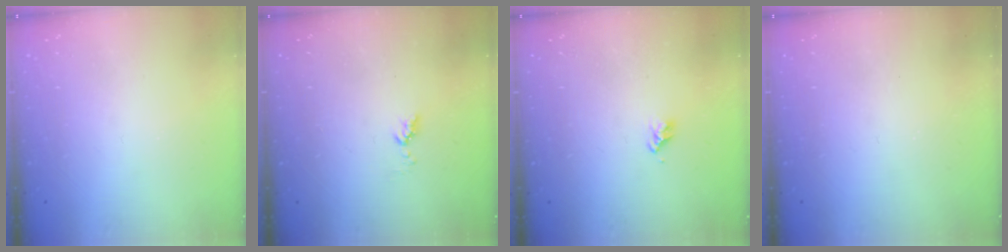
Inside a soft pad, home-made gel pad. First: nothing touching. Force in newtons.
{"total": 3.3, "press": 3.3, "slide": 0.4}
{"total": 2.7, "press": 2.7, "slide": 0.2}
{"total": 0.0}